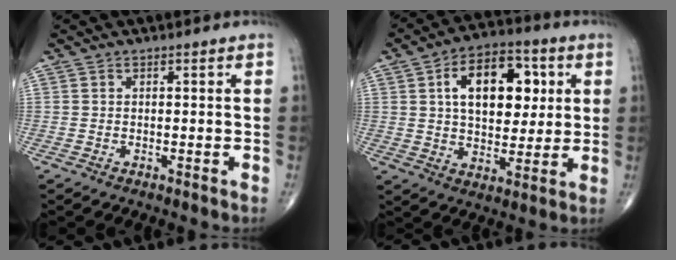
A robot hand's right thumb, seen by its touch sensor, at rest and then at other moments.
{"total": 16.1, "force": [4.2, 9.5, 12.3], "torque": [-0.150, 0.002, 0.065]}